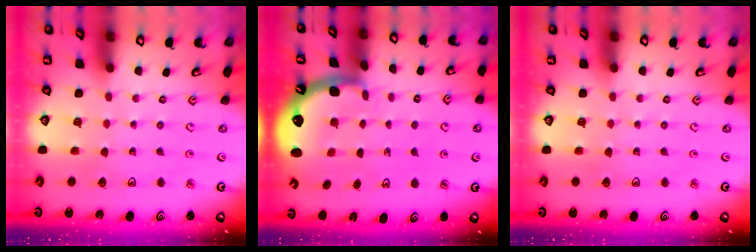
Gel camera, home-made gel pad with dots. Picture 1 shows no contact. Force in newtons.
{"total": 1.6, "press": 1.5, "slide": 0.6}
{"total": 0.0}